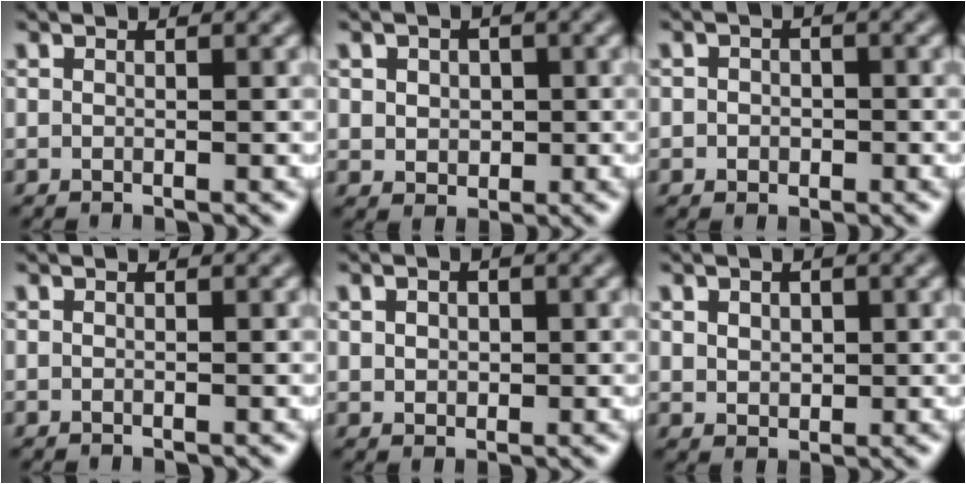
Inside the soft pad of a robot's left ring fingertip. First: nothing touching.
{"total": 2.8, "force": [0.5, 2.3, 1.5], "torque": [-0.023, 0.007, 0.000]}
{"total": 1.8, "force": [-0.2, 1.7, 0.7], "torque": [0.006, 0.000, -0.014]}
{"total": 0.0}
{"total": 1.8, "force": [0.5, 1.4, 1.0], "torque": [-0.017, 0.008, 0.007]}
{"total": 2.0, "force": [0.7, 1.6, 1.0], "torque": [-0.020, 0.003, 0.009]}